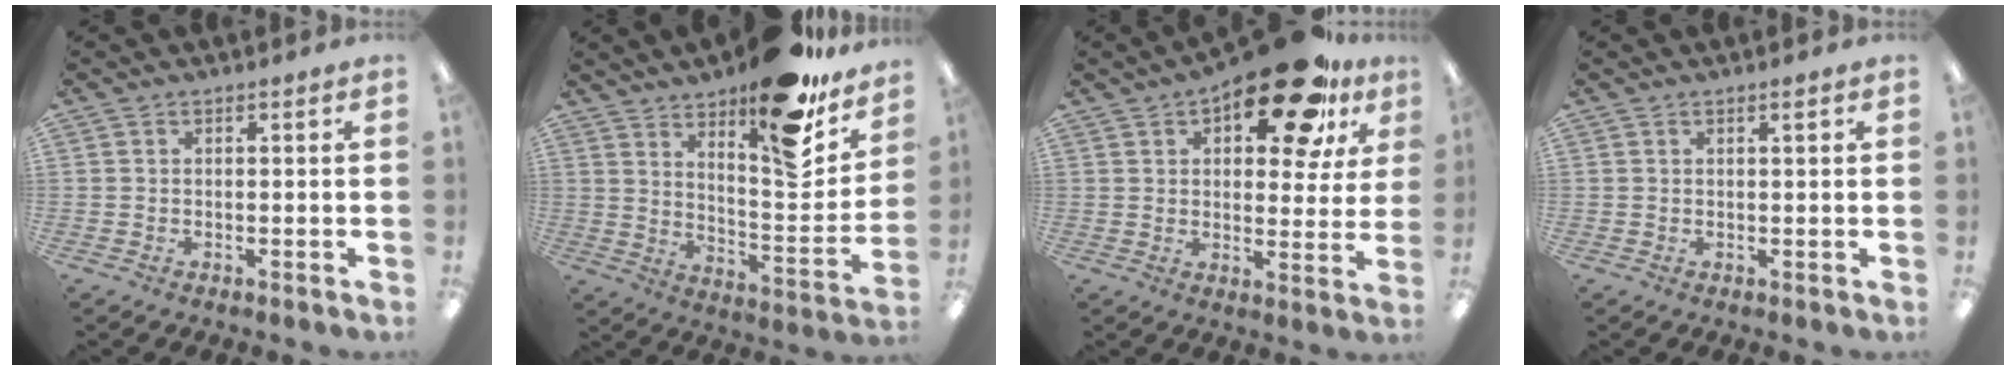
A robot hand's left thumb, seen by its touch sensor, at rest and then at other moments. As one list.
[{"total": 17.7, "force": [13.3, 5.2, 10.6], "torque": [-0.134, -0.109, 0.217]}, {"total": 19.1, "force": [11.9, 7.8, 12.7], "torque": [-0.174, -0.060, 0.189]}, {"total": 1.1, "force": [0.6, 0.1, 0.9], "torque": [-0.010, -0.003, 0.008]}]